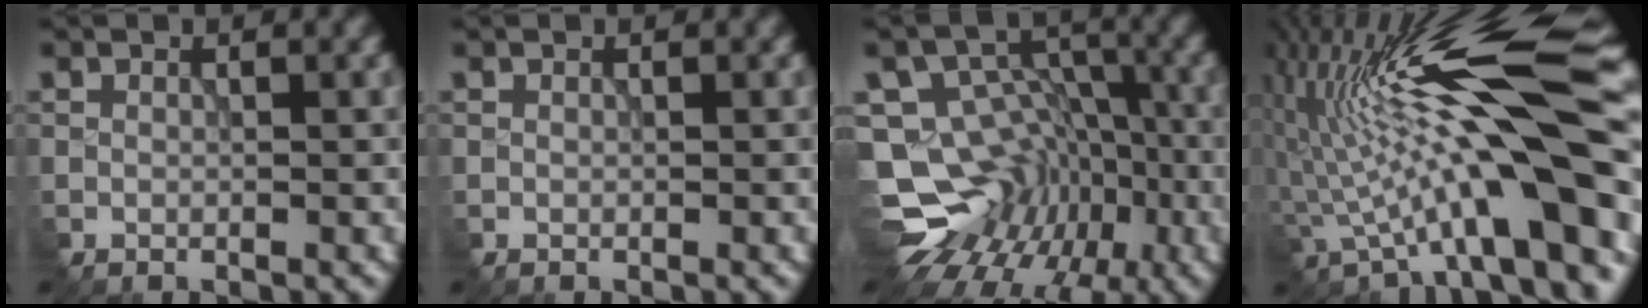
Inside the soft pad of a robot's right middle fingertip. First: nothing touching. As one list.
[{"total": 0.0}, {"total": 13.6, "force": [-6.0, 10.8, 5.7], "torque": [-0.100, -0.003, -0.097]}, {"total": 15.7, "force": [0.0, 3.7, 15.2], "torque": [-0.236, 0.029, 0.001]}]